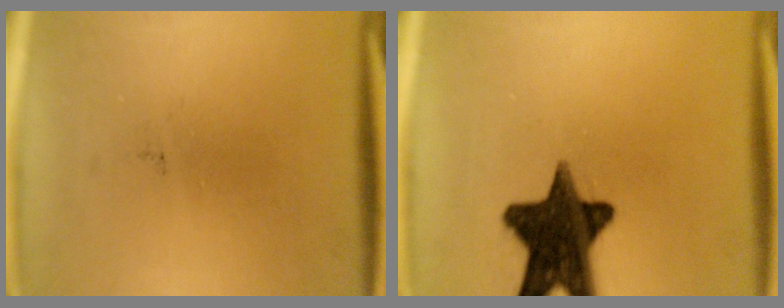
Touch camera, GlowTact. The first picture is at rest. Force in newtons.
{"total": 16.4}